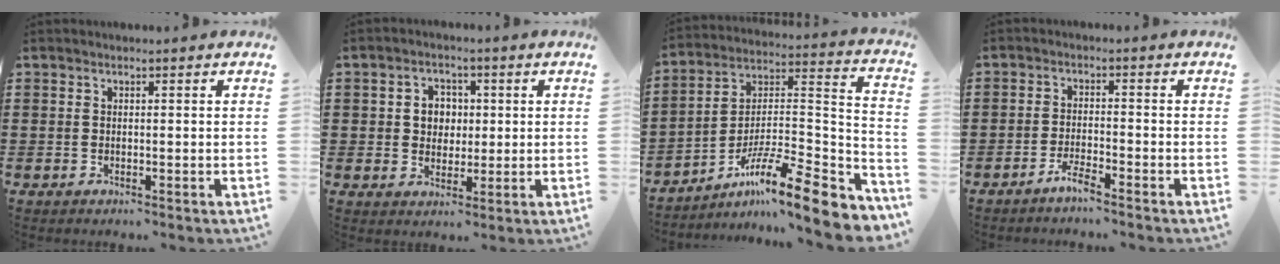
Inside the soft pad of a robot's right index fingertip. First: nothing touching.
{"total": 4.2, "force": [0.4, 3.8, 1.7], "torque": [-0.049, 0.014, 0.003]}
{"total": 12.6, "force": [-8.5, 1.7, 9.2], "torque": [-0.145, 0.005, -0.156]}
{"total": 2.7, "force": [-2.4, 0.0, 1.4], "torque": [-0.032, 0.002, -0.047]}